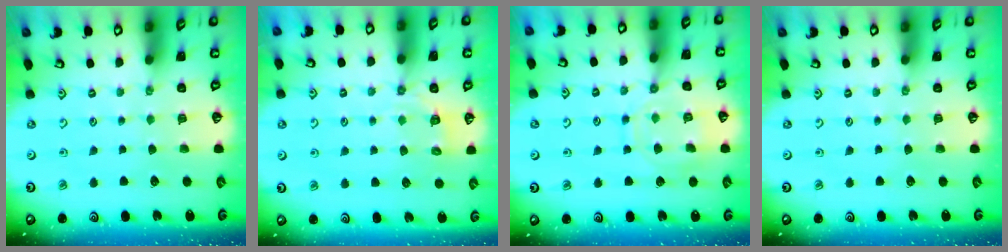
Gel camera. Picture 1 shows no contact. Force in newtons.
{"total": 4.1, "press": 3.8, "slide": 1.5}
{"total": 11.8, "press": 11.7, "slide": 1.0}
{"total": 0.0}